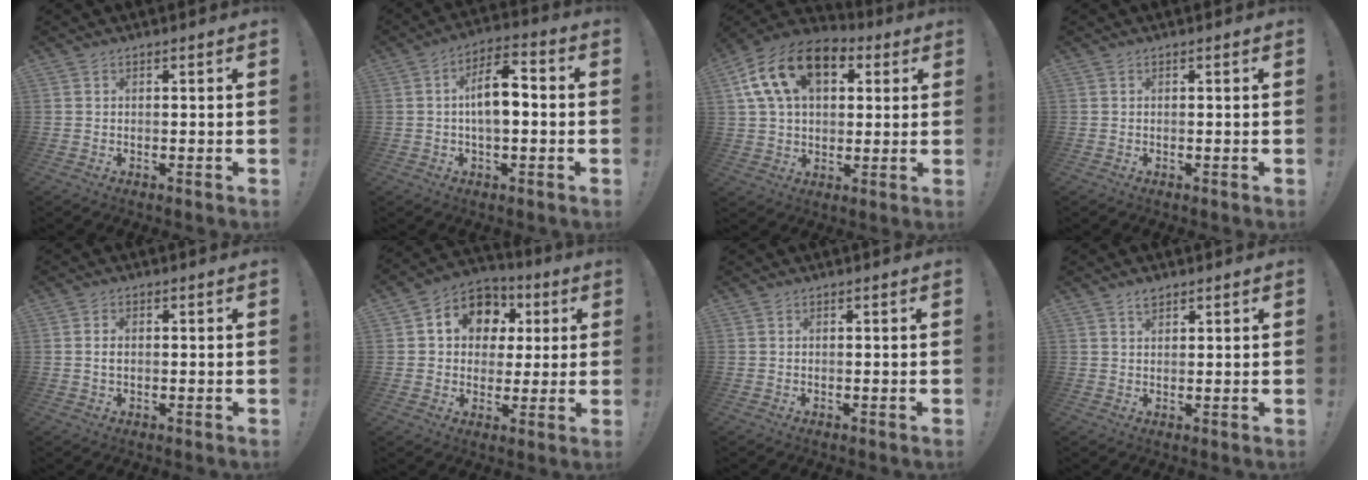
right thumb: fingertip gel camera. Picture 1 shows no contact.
{"total": 10.6, "force": [-0.1, 5.1, 9.3], "torque": [-0.138, 0.006, -0.003]}
{"total": 19.1, "force": [8.0, 11.9, 12.7], "torque": [-0.222, -0.017, 0.145]}
{"total": 0.0}
{"total": 1.6, "force": [-0.1, 1.1, 1.1], "torque": [-0.025, 0.008, -0.002]}
{"total": 11.2, "force": [3.4, 9.5, 4.7], "torque": [-0.069, -0.014, 0.070]}
{"total": 0.0}
{"total": 2.2, "force": [1.6, 1.2, 0.9], "torque": [-0.007, -0.007, 0.028]}